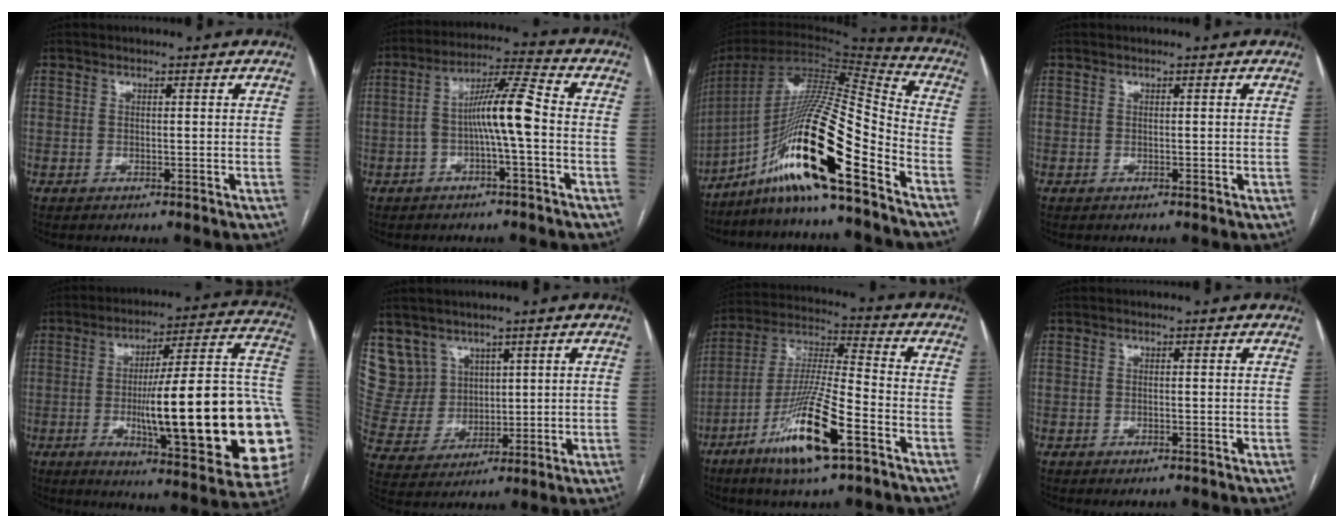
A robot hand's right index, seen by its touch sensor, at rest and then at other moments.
{"total": 8.7, "force": [-1.6, 0.5, 8.6], "torque": [-0.156, 0.028, -0.030]}
{"total": 21.9, "force": [-13.1, 0.7, 17.6], "torque": [-0.340, -0.006, -0.242]}
{"total": 0.0}
{"total": 30.4, "force": [-4.4, 3.3, 29.9], "torque": [-0.332, 0.001, -0.068]}
{"total": 9.0, "force": [5.8, 6.9, 0.2], "torque": [-0.014, 0.029, 0.132]}
{"total": 15.6, "force": [-7.8, 1.5, 13.4], "torque": [-0.268, -0.021, -0.142]}
{"total": 1.1, "force": [-0.7, 0.3, 0.8], "torque": [-0.013, -0.002, -0.006]}